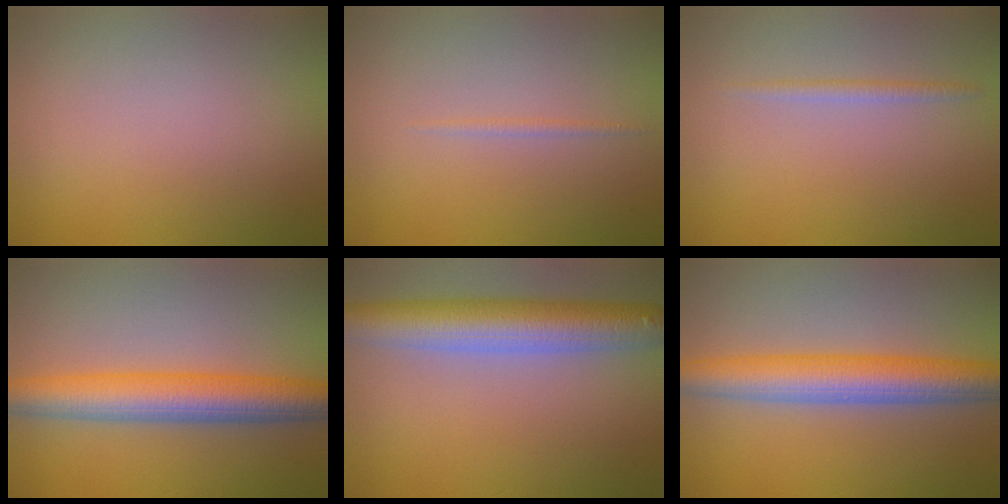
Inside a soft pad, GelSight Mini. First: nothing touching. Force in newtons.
{"total": 0.6, "press": 0.6, "slide": 0.1}
{"total": 1.1, "press": 1.1, "slide": 0.0}
{"total": 6.7, "press": 6.7, "slide": 0.1}
{"total": 7.4, "press": 7.4, "slide": 0.4}
{"total": 6.4, "press": 6.4, "slide": 0.0}